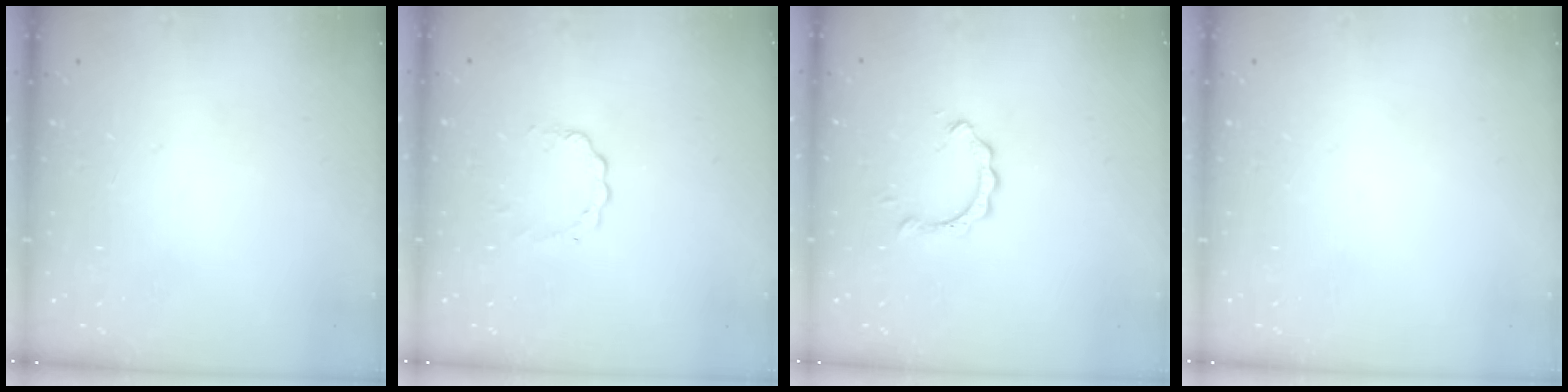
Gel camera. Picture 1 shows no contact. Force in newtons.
{"total": 2.5, "press": 2.5, "slide": 0.3}
{"total": 2.8, "press": 2.7, "slide": 0.3}
{"total": 0.0}